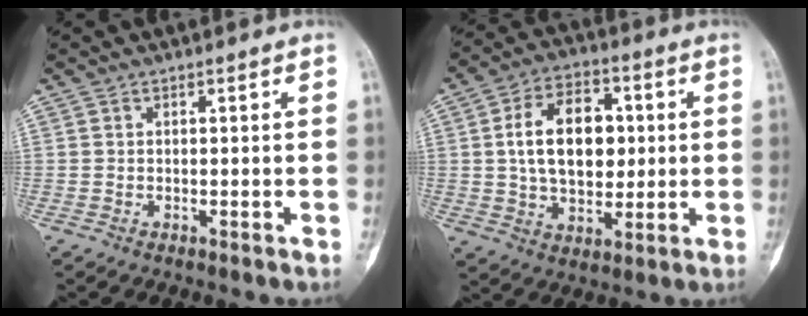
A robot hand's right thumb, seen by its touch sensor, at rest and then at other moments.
{"total": 15.1, "force": [2.0, 9.7, 11.4], "torque": [-0.159, 0.005, 0.031]}